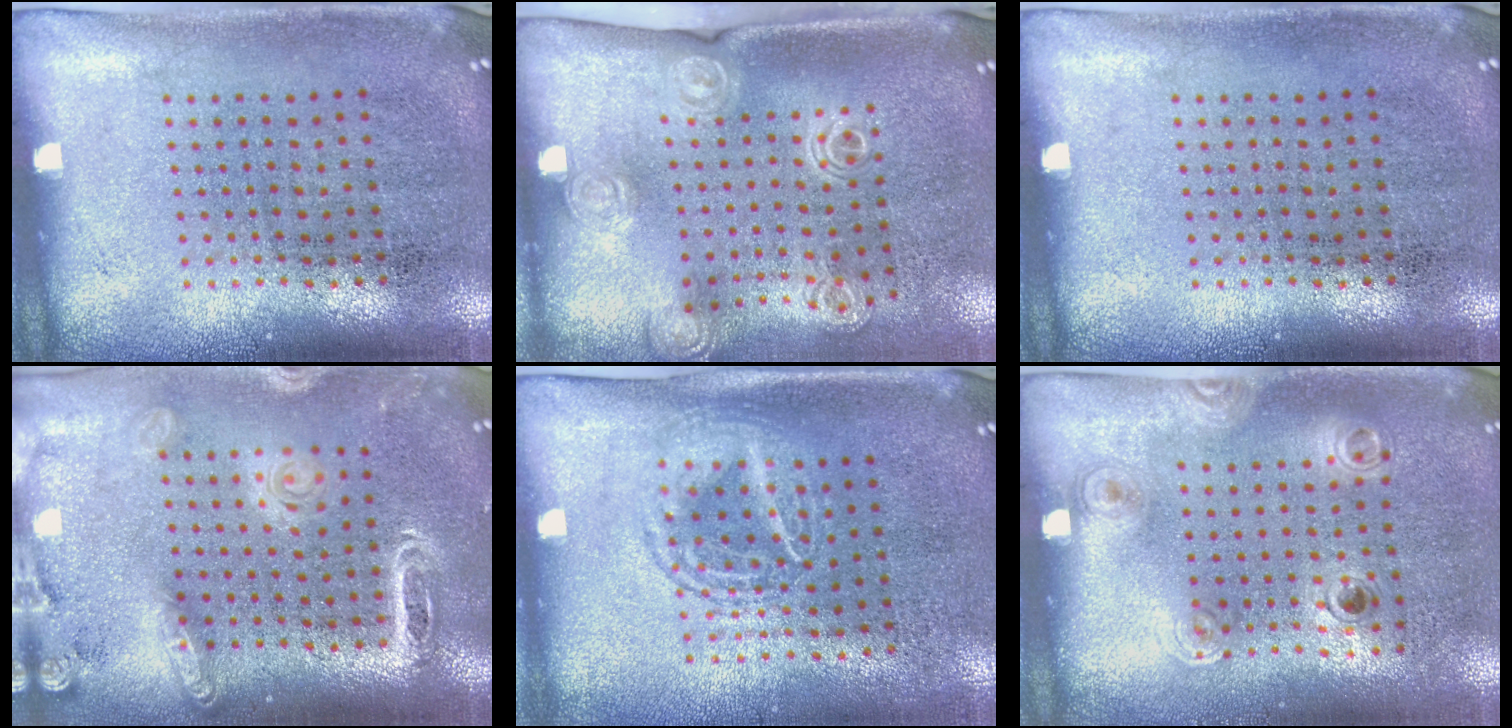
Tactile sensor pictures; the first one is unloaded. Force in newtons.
{"total": 1.5, "press": 1.4, "slide": 0.6}
{"total": 0.0}
{"total": 1.9, "press": 1.8, "slide": 0.7}
{"total": 1.4, "press": 1.3, "slide": 0.6}
{"total": 1.1, "press": 0.8, "slide": 0.7}